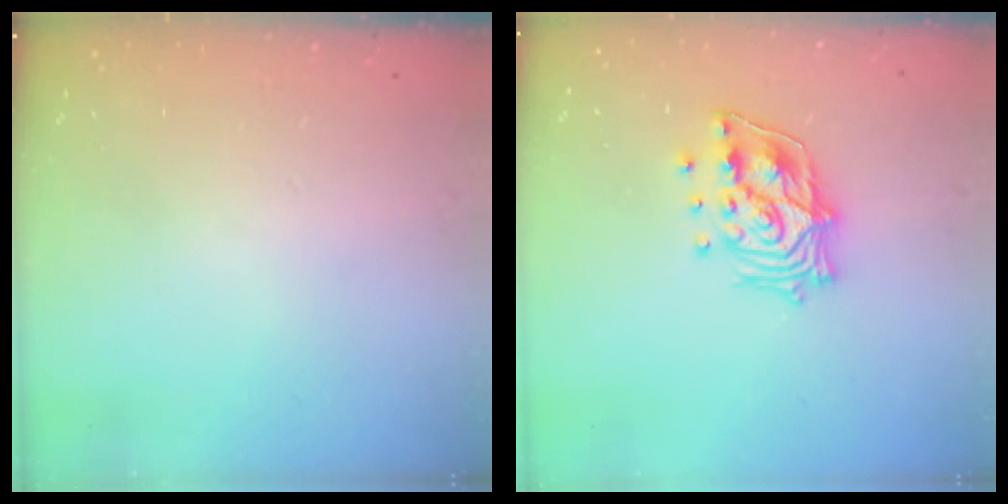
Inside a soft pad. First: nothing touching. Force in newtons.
{"total": 14.0, "press": 13.9, "slide": 1.7}